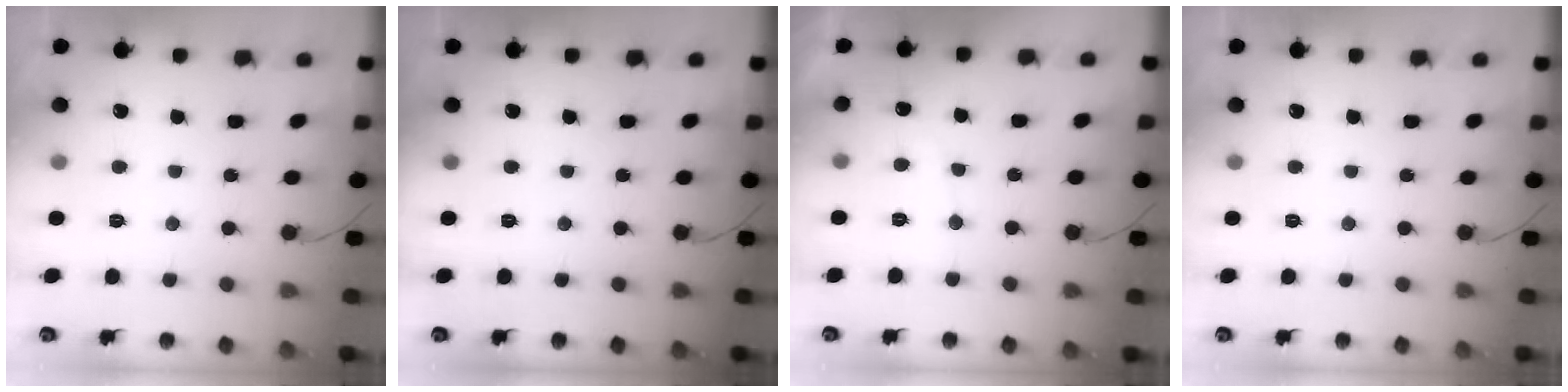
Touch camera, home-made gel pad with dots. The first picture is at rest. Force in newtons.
{"total": 0.0}
{"total": 3.3, "press": 3.3, "slide": 0.2}
{"total": 0.0}